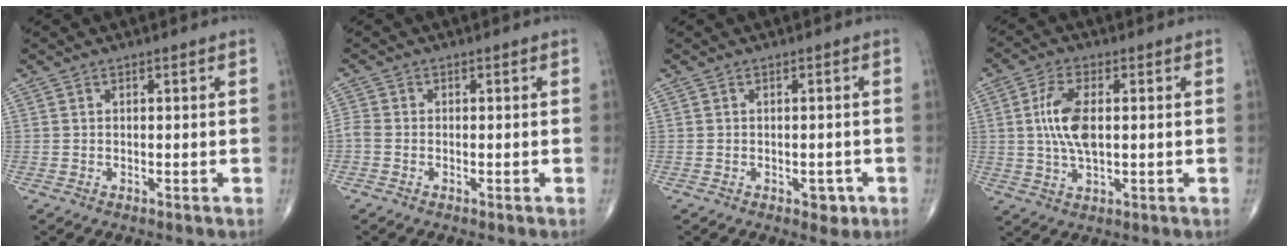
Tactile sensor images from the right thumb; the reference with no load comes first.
{"total": 1.8, "force": [-0.8, 1.3, 1.0], "torque": [-0.024, 0.000, -0.023]}
{"total": 2.5, "force": [-1.2, 1.4, 1.6], "torque": [-0.007, 0.002, -0.012]}
{"total": 8.6, "force": [0.9, 3.9, 7.6], "torque": [-0.160, -0.001, 0.018]}